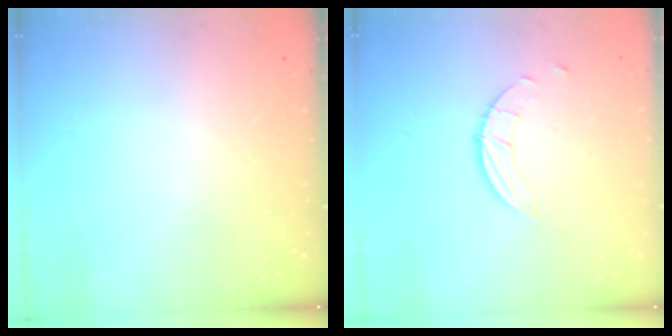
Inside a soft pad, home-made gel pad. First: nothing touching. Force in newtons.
{"total": 2.6, "press": 2.6, "slide": 0.3}